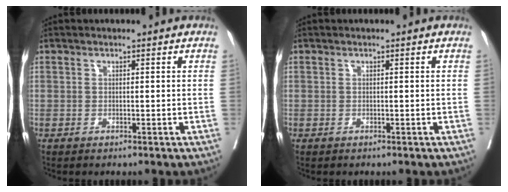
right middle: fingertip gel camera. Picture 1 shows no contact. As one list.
[{"total": 0.0}]